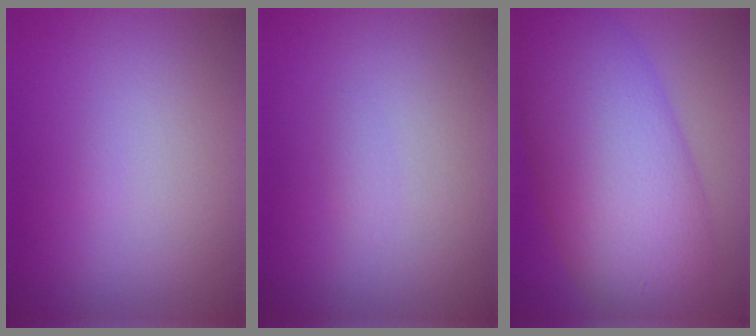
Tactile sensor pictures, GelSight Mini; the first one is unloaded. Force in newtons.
{"total": 0.6, "press": 0.6, "slide": 0.0}
{"total": 11.4, "press": 11.4, "slide": 0.5}